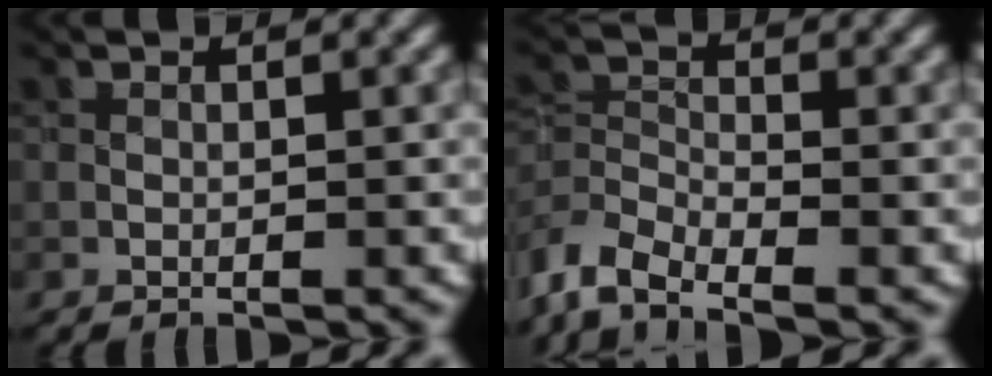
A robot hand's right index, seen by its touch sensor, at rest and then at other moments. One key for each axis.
{"total": 4.7, "fx": -3.3, "fy": 2.1, "fz": 2.6, "tx": -0.048, "ty": -0.001, "tz": -0.078}